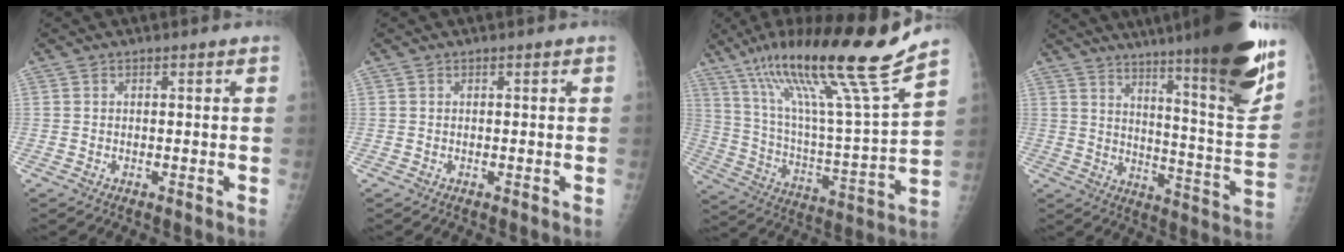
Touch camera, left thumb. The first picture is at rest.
{"total": 0.0}
{"total": 24.8, "force": [16.9, 0.9, 18.2], "torque": [-0.285, -0.062, 0.297]}
{"total": 26.1, "force": [17.9, 2.3, 18.9], "torque": [-0.258, -0.094, 0.259]}